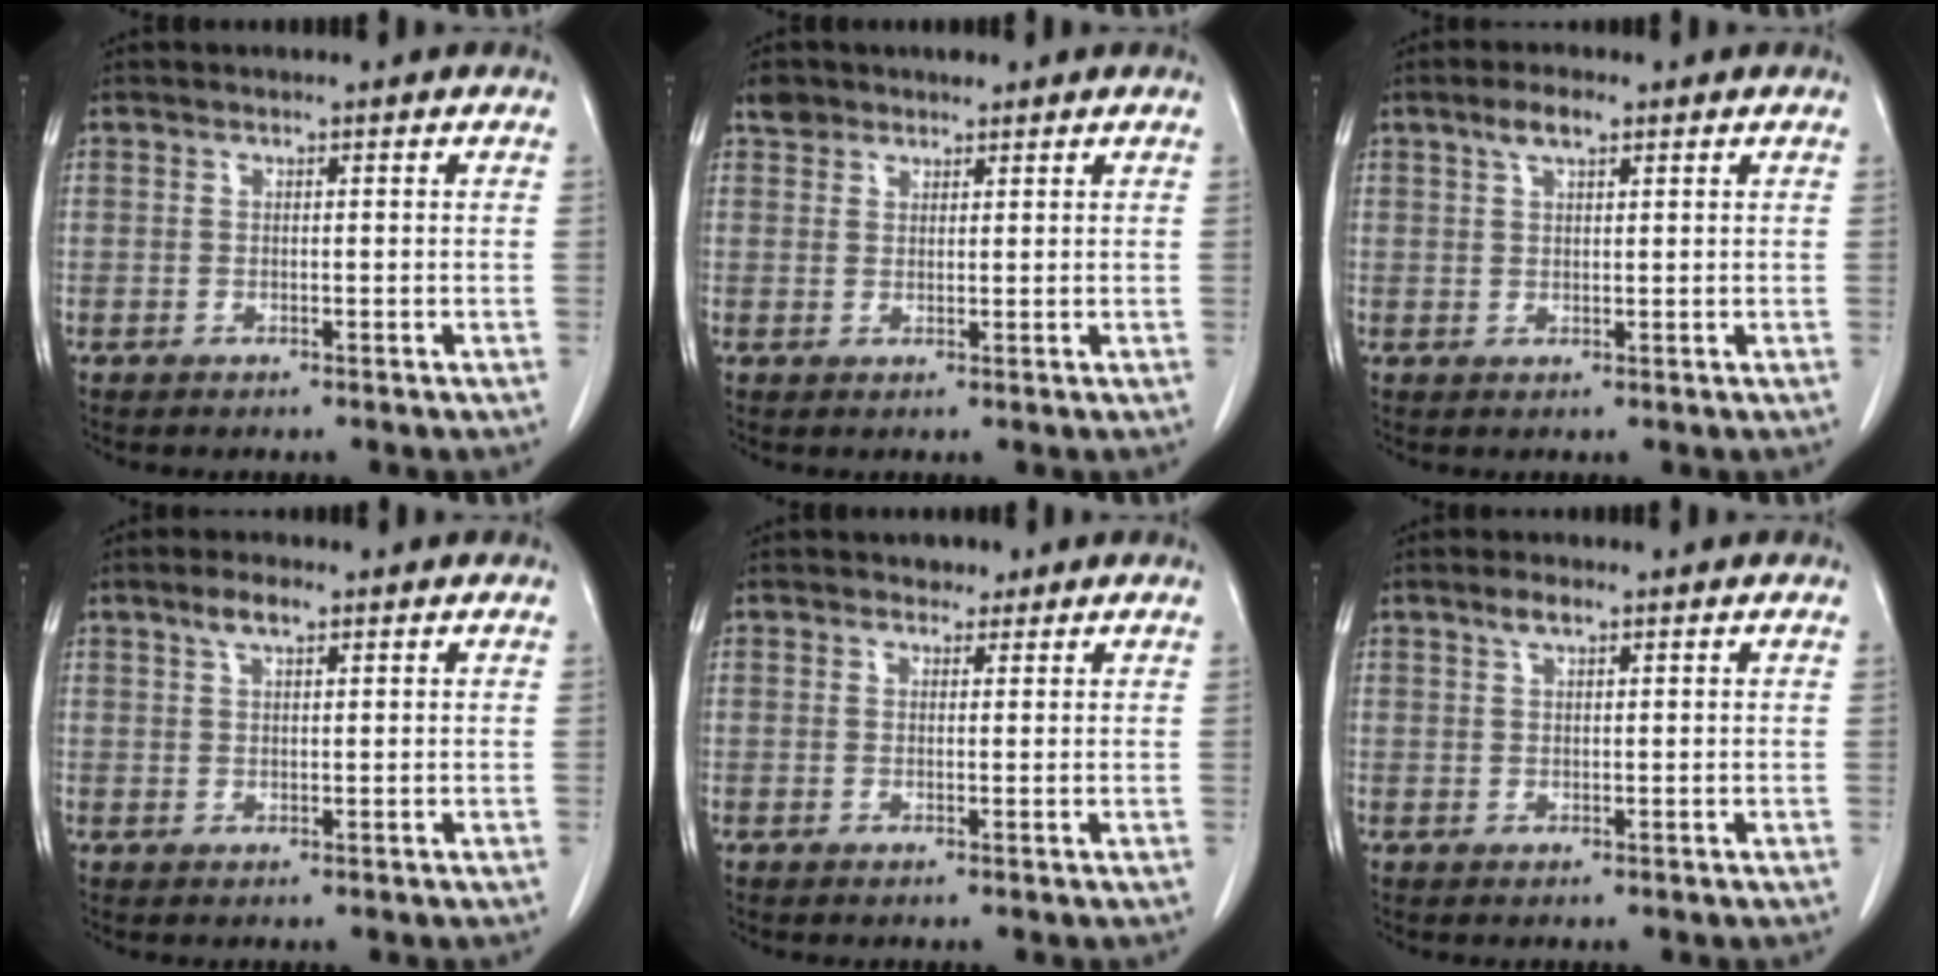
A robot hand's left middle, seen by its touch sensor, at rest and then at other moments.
{"total": 2.6, "force": [2.0, 1.6, 0.1], "torque": [0.000, 0.010, 0.032]}
{"total": 3.2, "force": [2.0, 0.9, 2.3], "torque": [-0.050, 0.007, 0.039]}
{"total": 2.8, "force": [1.8, 0.8, 2.0], "torque": [-0.045, 0.007, 0.036]}
{"total": 1.5, "force": [1.1, 1.0, 0.2], "torque": [-0.004, 0.001, 0.014]}
{"total": 1.9, "force": [1.3, 0.4, 1.3], "torque": [-0.030, 0.005, 0.026]}